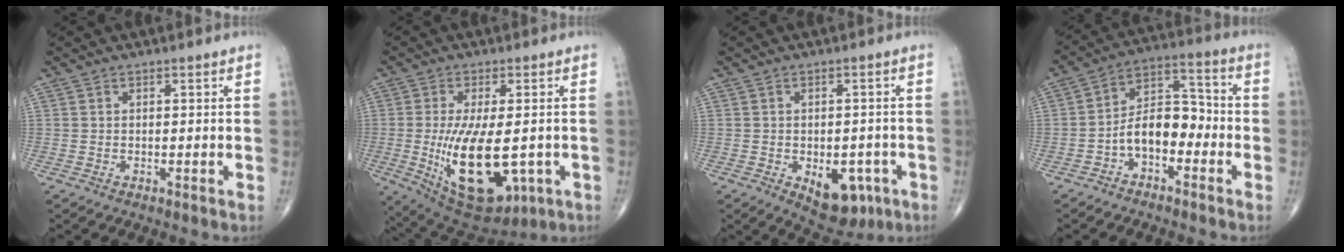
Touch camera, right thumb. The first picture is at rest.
{"total": 18.2, "force": [-3.4, 8.2, 15.9], "torque": [-0.273, -0.021, -0.028]}
{"total": 9.5, "force": [-3.6, 5.6, 6.8], "torque": [-0.065, 0.010, -0.037]}
{"total": 9.6, "force": [-3.4, 5.7, 6.9], "torque": [-0.095, 0.048, -0.069]}